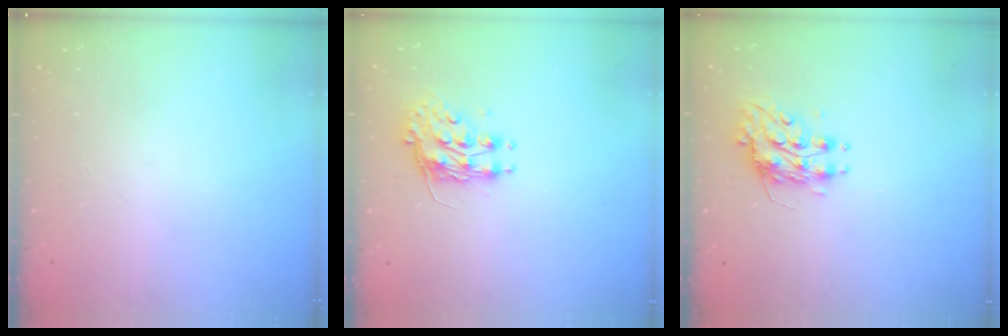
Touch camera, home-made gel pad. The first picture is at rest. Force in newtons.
{"total": 8.4, "press": 8.4, "slide": 0.3}
{"total": 8.3, "press": 8.2, "slide": 0.6}